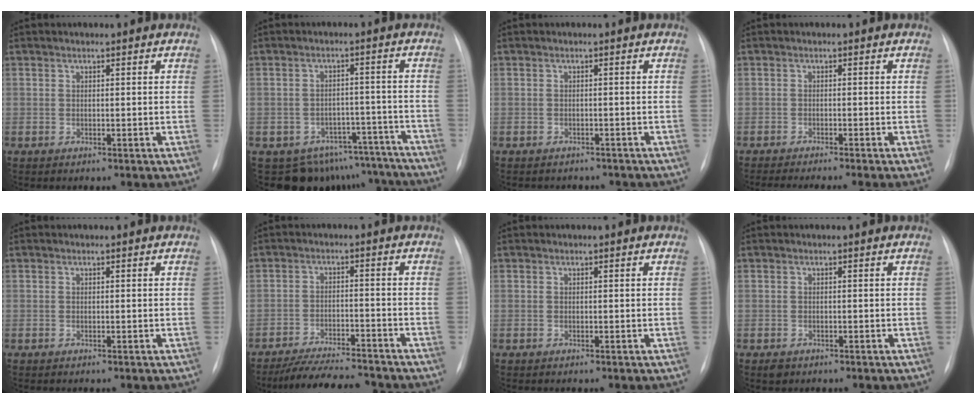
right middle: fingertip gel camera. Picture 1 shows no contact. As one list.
[{"total": 13.2, "force": [-11.4, 6.5, 0.9], "torque": [0.007, 0.039, -0.130]}, {"total": 5.7, "force": [-5.0, 2.3, 1.5], "torque": [-0.015, 0.006, -0.051]}, {"total": 8.1, "force": [-6.9, -0.9, 4.2], "torque": [-0.038, -0.016, -0.101]}, {"total": 0.0}, {"total": 11.5, "force": [-10.6, 1.4, 4.4], "torque": [-0.069, -0.006, -0.161]}, {"total": 0.0}, {"total": 1.1, "force": [-0.7, 0.8, 0.4], "torque": [-0.009, 0.000, -0.008]}]